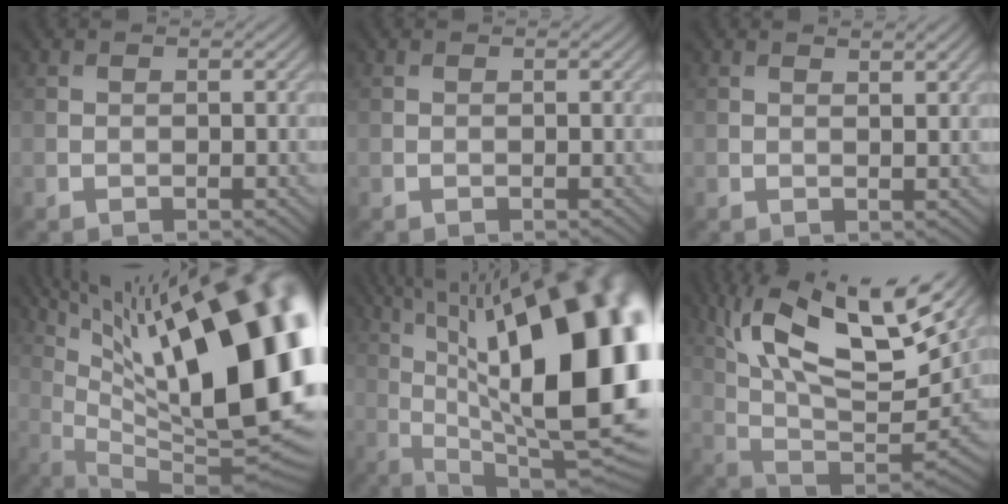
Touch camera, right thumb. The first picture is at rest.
{"total": 0.0}
{"total": 1.3, "force": [1.1, -0.1, 0.8], "torque": [-0.018, -0.004, 0.024]}
{"total": 21.5, "force": [7.0, 6.3, 19.3], "torque": [-0.275, 0.041, 0.125]}
{"total": 21.9, "force": [3.1, 8.4, 19.9], "torque": [-0.291, 0.033, 0.042]}
{"total": 17.7, "force": [8.1, 5.8, 14.6], "torque": [-0.284, 0.007, 0.151]}